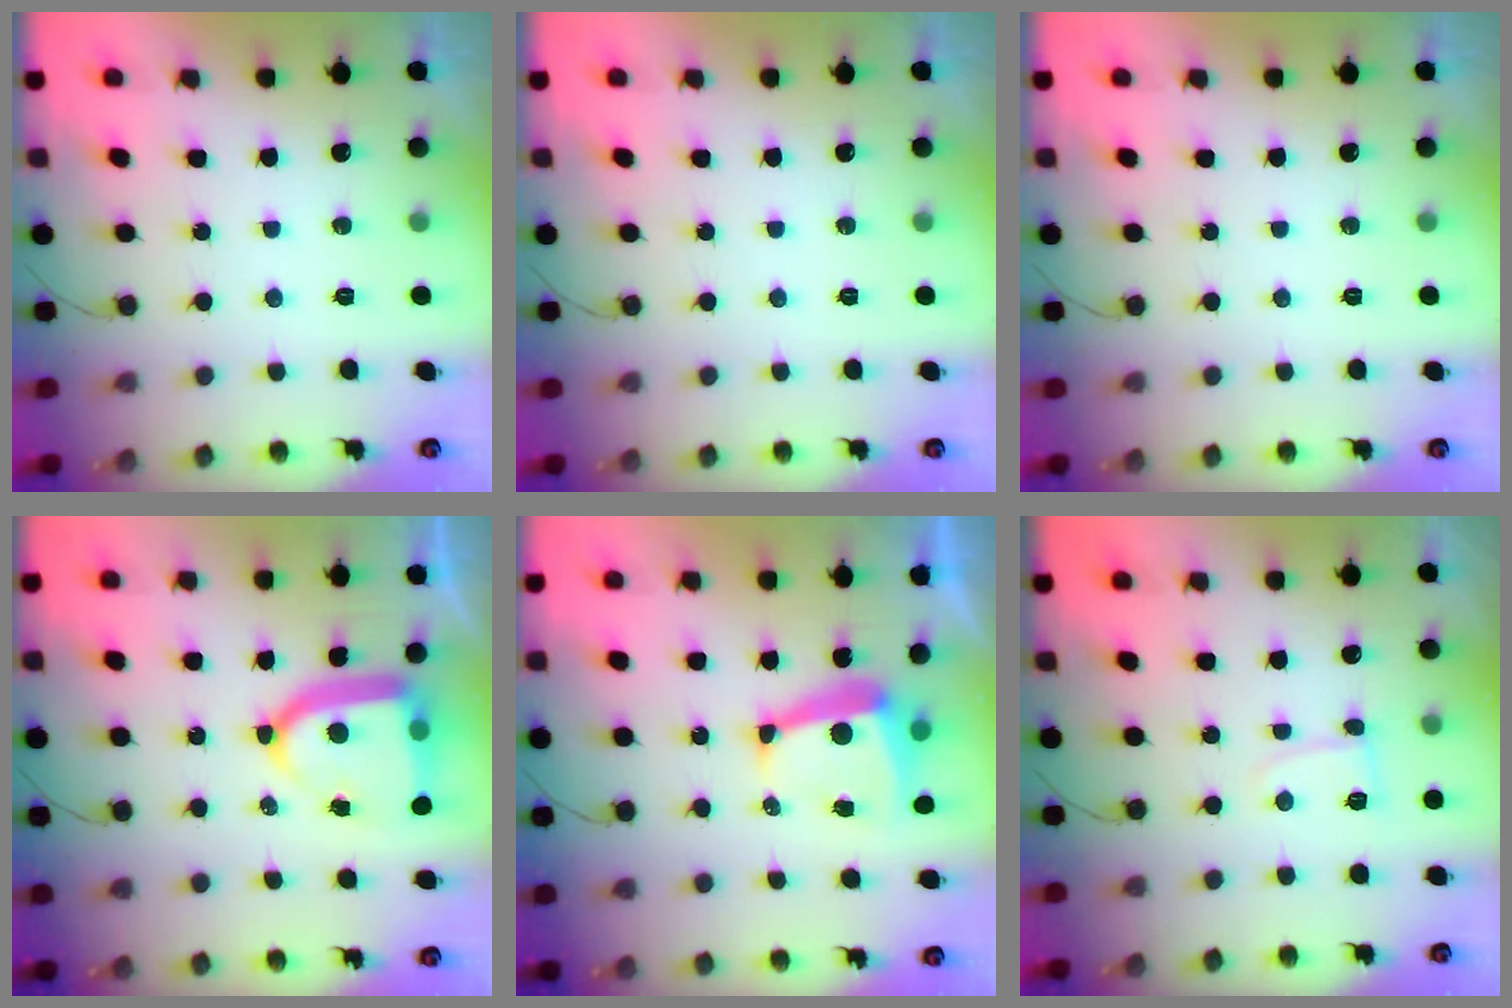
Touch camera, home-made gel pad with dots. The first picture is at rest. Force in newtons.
{"total": 0.0}
{"total": 0.0}
{"total": 15.7, "press": 15.7, "slide": 1.5}
{"total": 8.5, "press": 8.4, "slide": 0.7}
{"total": 4.4, "press": 4.4, "slide": 0.5}